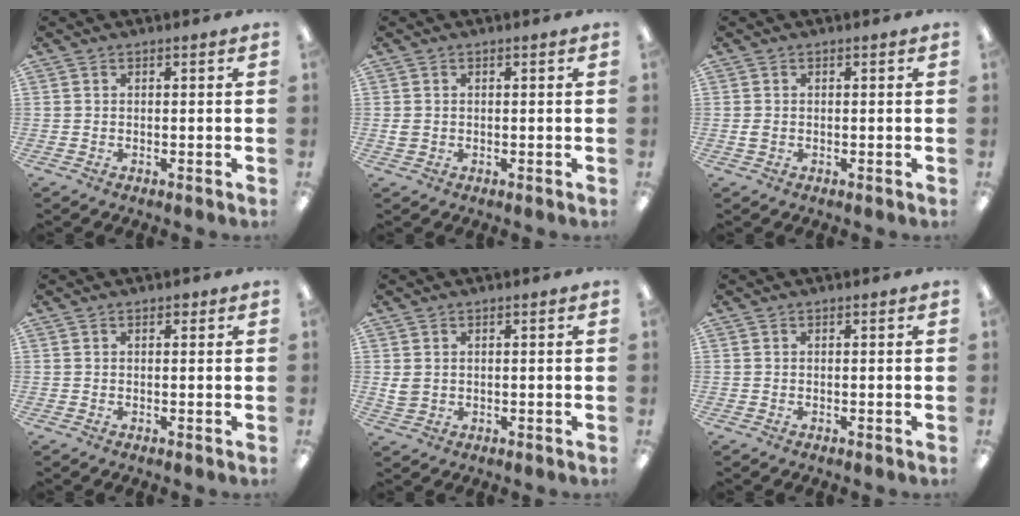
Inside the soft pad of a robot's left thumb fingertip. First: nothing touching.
{"total": 1.4, "force": [0.0, 1.3, 0.4], "torque": [-0.001, 0.001, -0.003]}
{"total": 1.1, "force": [-0.2, 0.9, 0.6], "torque": [-0.012, 0.003, -0.004]}
{"total": 0.9, "force": [0.5, 0.6, 0.5], "torque": [-0.002, -0.001, 0.006]}
{"total": 2.4, "force": [0.8, 2.1, 1.0], "torque": [-0.021, 0.003, 0.016]}
{"total": 0.0}